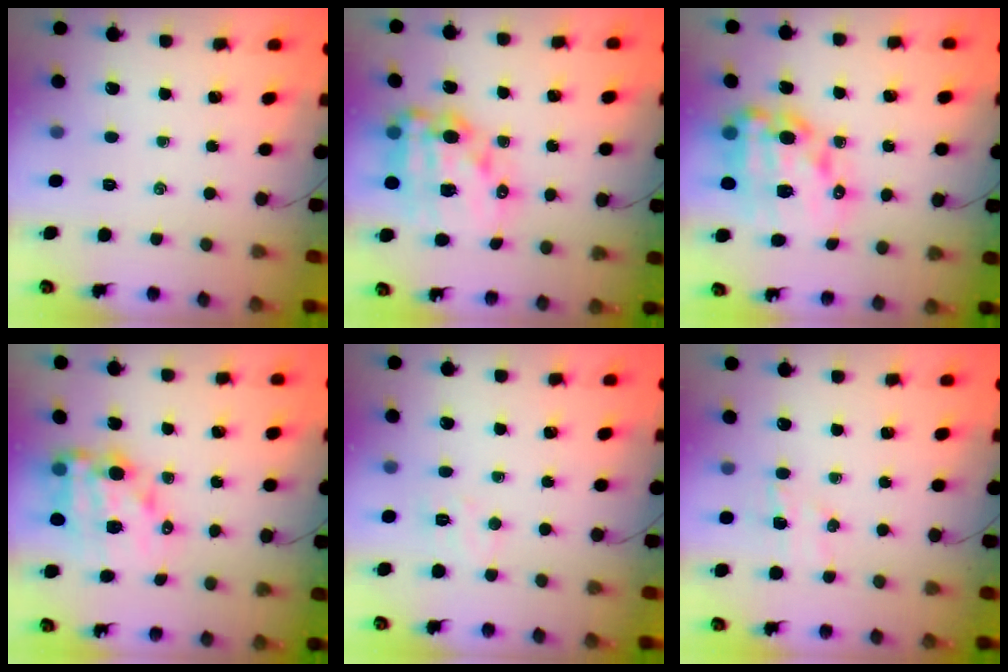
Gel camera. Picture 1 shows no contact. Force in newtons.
{"total": 17.9, "press": 17.5, "slide": 3.7}
{"total": 17.1, "press": 16.7, "slide": 3.8}
{"total": 12.1, "press": 11.6, "slide": 3.3}
{"total": 4.3, "press": 4.2, "slide": 0.9}
{"total": 5.4, "press": 5.3, "slide": 1.1}